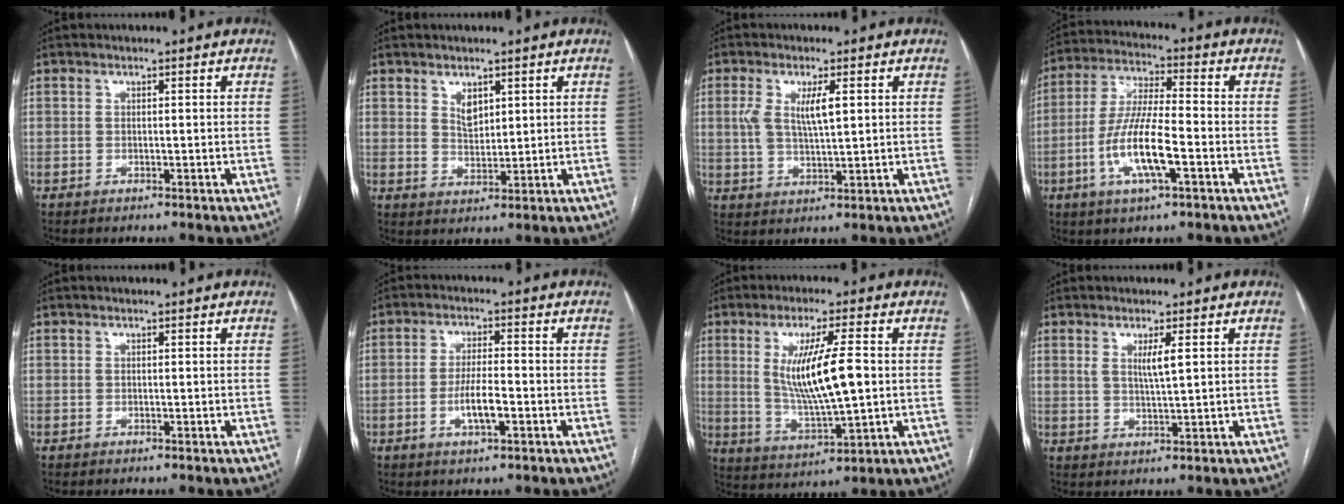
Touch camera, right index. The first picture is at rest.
{"total": 3.0, "force": [1.7, 1.6, 1.9], "torque": [-0.036, -0.003, 0.038]}
{"total": 5.7, "force": [1.5, 1.5, 5.3], "torque": [-0.108, 0.005, 0.033]}
{"total": 11.3, "force": [-3.7, 1.8, 10.6], "torque": [-0.214, -0.005, -0.070]}
{"total": 0.0}
{"total": 5.1, "force": [-1.7, 0.9, 4.7], "torque": [-0.090, -0.001, -0.030]}
{"total": 11.7, "force": [1.3, 1.2, 11.6], "torque": [-0.221, -0.009, 0.031]}
{"total": 3.2, "force": [1.2, 0.1, 3.0], "torque": [-0.058, -0.005, 0.022]}